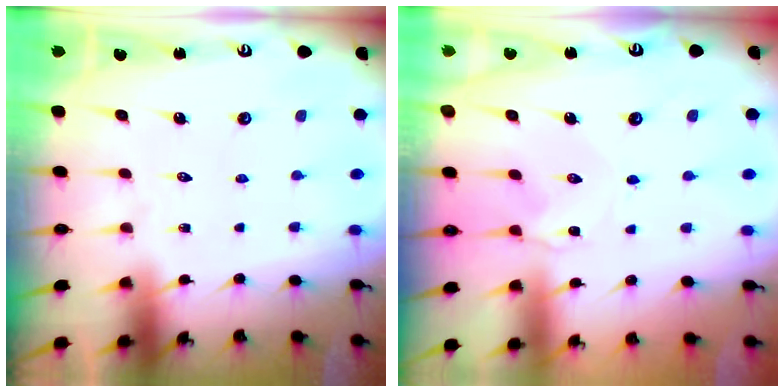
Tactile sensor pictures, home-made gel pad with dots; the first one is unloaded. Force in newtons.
{"total": 1.2, "press": 1.1, "slide": 0.3}